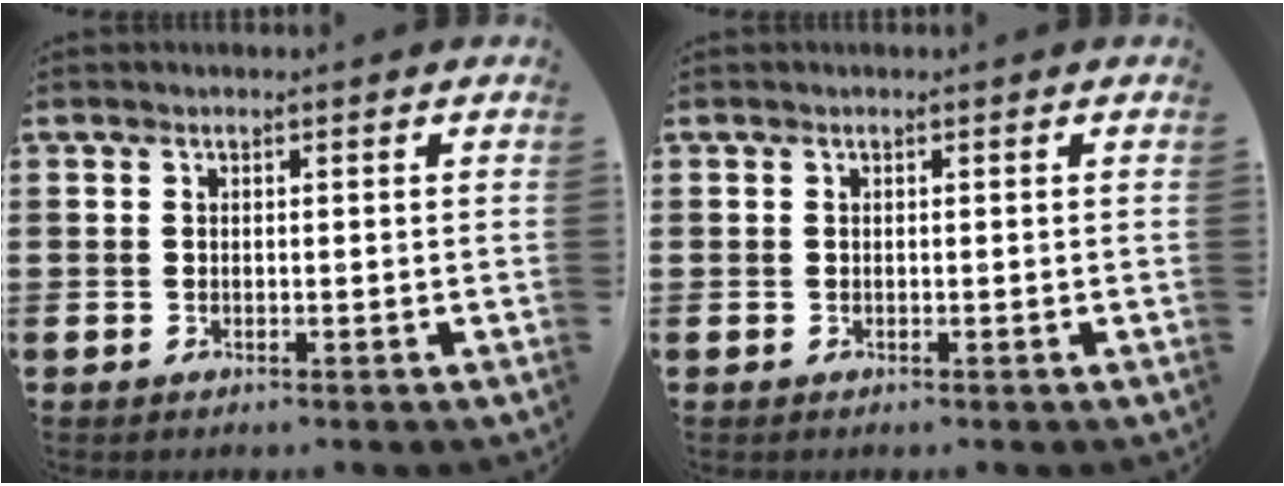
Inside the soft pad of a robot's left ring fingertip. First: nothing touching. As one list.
[{"total": 0.0}]